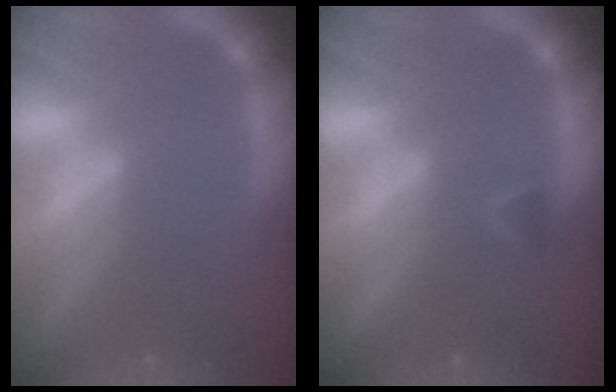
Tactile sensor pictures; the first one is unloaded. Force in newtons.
{"total": 1.4}